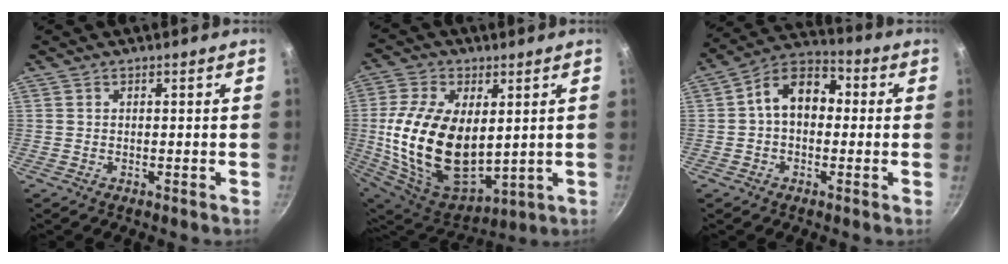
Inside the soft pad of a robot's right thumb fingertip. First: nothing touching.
{"total": 22.7, "force": [1.7, 13.2, 18.3], "torque": [-0.343, -0.019, 0.050]}
{"total": 10.7, "force": [0.7, 7.6, 7.6], "torque": [-0.084, 0.035, -0.011]}